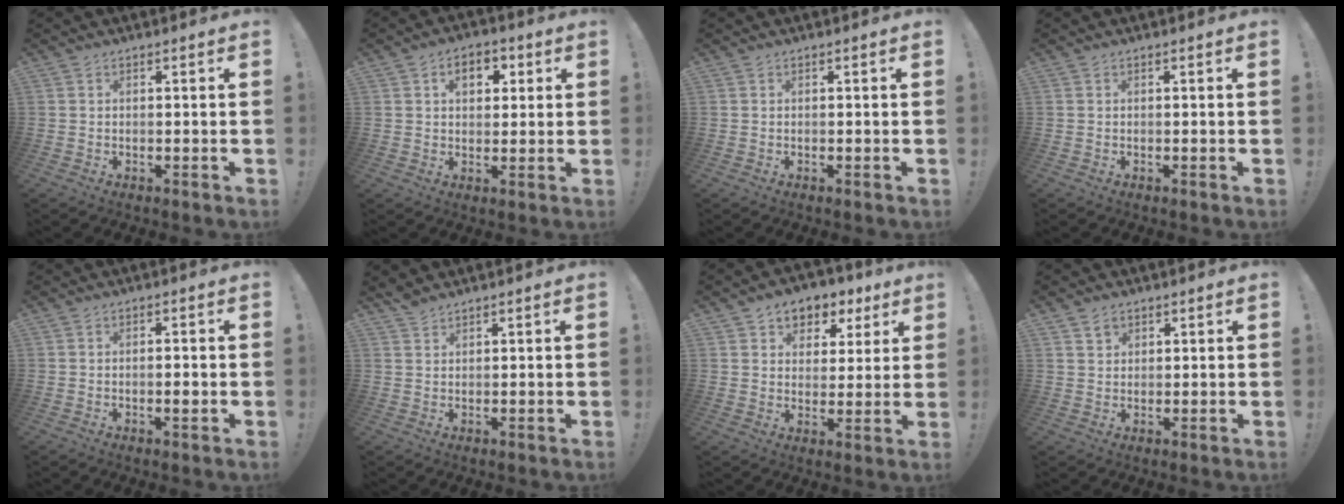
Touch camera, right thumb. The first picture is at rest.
{"total": 6.8, "force": [2.1, 4.9, 4.3], "torque": [-0.045, 0.001, 0.032]}
{"total": 0.0}
{"total": 0.0}
{"total": 2.0, "force": [-0.7, 0.2, 1.8], "torque": [-0.026, 0.000, -0.013]}
{"total": 2.3, "force": [2.1, 0.6, 0.7], "torque": [-0.013, -0.013, 0.039]}
{"total": 6.6, "force": [3.1, 5.6, 1.7], "torque": [-0.007, -0.026, 0.059]}
{"total": 3.0, "force": [2.0, 2.0, 0.8], "torque": [-0.007, -0.008, 0.036]}